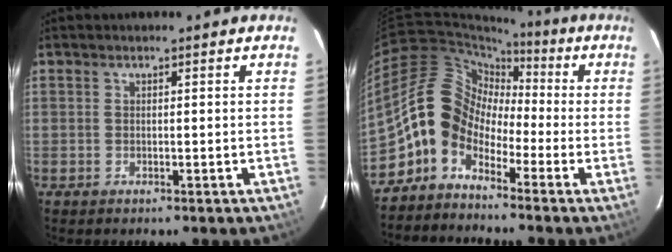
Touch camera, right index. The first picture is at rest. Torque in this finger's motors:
{"motor_torque": [1.14, -1.00, 0.89, 0.19]}